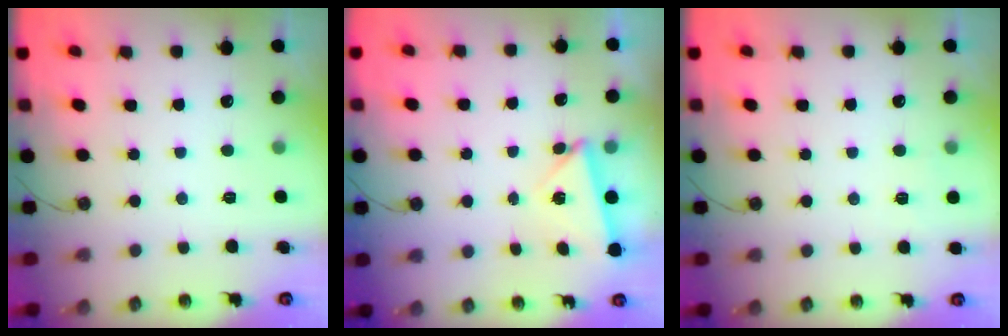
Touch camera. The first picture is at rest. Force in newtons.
{"total": 4.4, "press": 4.3, "slide": 0.5}
{"total": 3.4, "press": 2.2, "slide": 2.7}